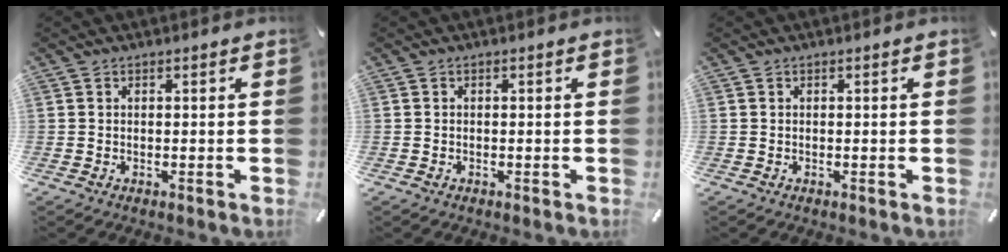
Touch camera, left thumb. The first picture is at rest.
{"total": 0.0}
{"total": 0.0}